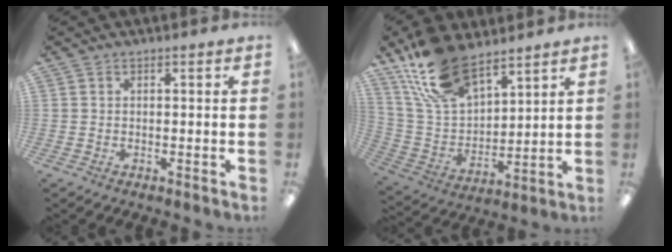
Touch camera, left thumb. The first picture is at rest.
{"total": 17.9, "force": [12.7, 8.7, 9.2], "torque": [-0.194, -0.051, 0.238]}